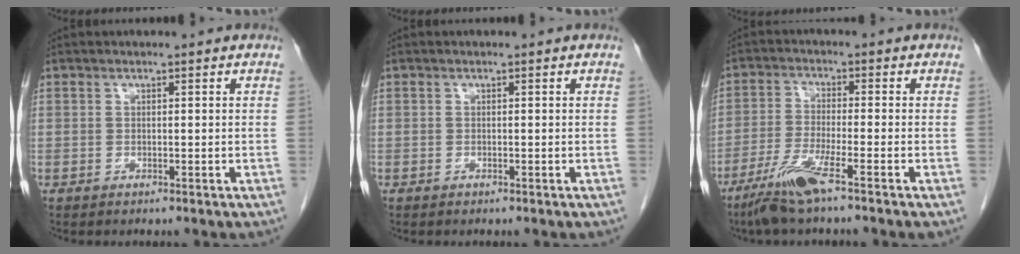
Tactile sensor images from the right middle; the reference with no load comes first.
{"total": 0.0}
{"total": 7.0, "force": [-4.6, -0.5, 5.2], "torque": [-0.109, -0.021, -0.094]}